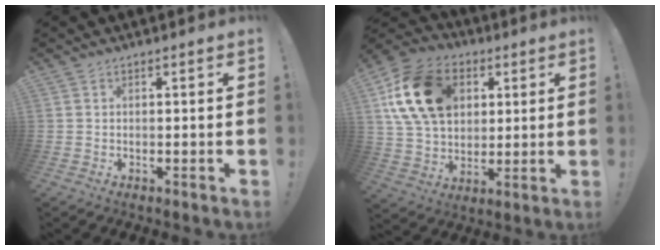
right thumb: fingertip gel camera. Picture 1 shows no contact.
{"total": 20.2, "force": [6.4, 14.7, 12.3], "torque": [-0.209, -0.010, 0.129]}